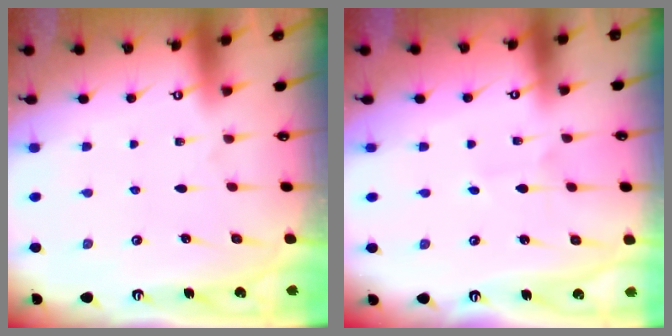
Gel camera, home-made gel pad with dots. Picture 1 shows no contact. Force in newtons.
{"total": 1.6, "press": 1.6, "slide": 0.1}